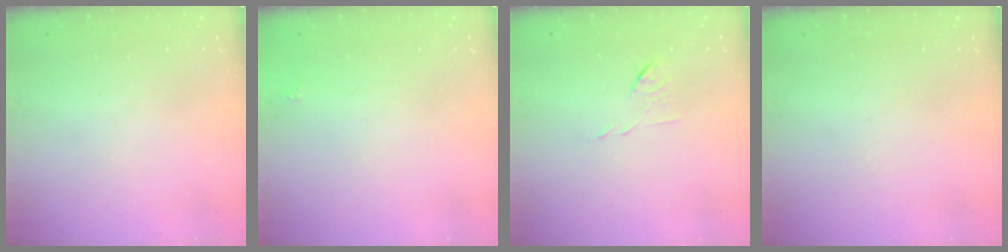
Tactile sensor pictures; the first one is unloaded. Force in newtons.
{"total": 1.6, "press": 1.5, "slide": 0.2}
{"total": 6.0, "press": 6.0, "slide": 0.7}
{"total": 0.0}